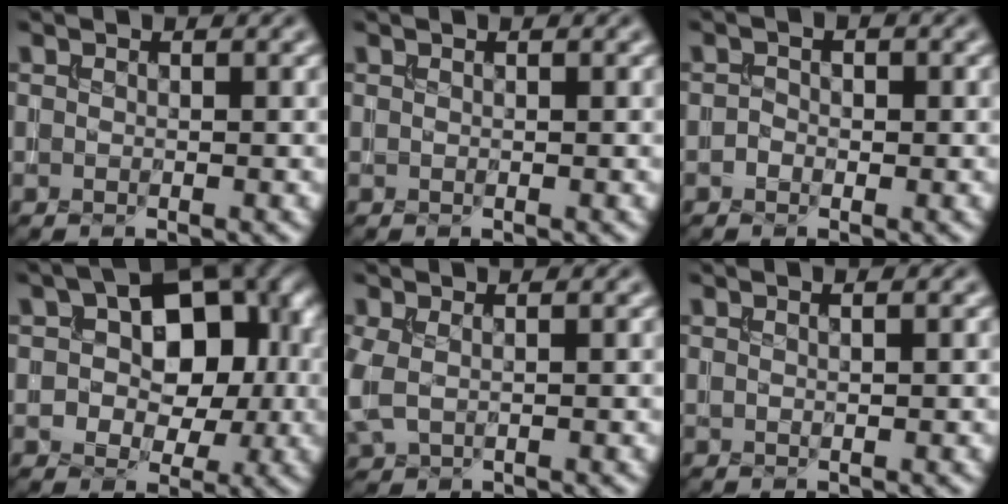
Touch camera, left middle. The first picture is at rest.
{"total": 0.0}
{"total": 1.0, "force": [-0.3, 0.8, 0.5], "torque": [-0.008, -0.001, -0.009]}
{"total": 9.8, "force": [1.7, 6.1, 7.5], "torque": [-0.088, 0.012, 0.017]}
{"total": 2.4, "force": [0.1, 1.4, 1.9], "torque": [-0.058, -0.002, 0.004]}
{"total": 1.3, "force": [0.7, 0.4, 1.0], "torque": [-0.008, -0.003, 0.003]}